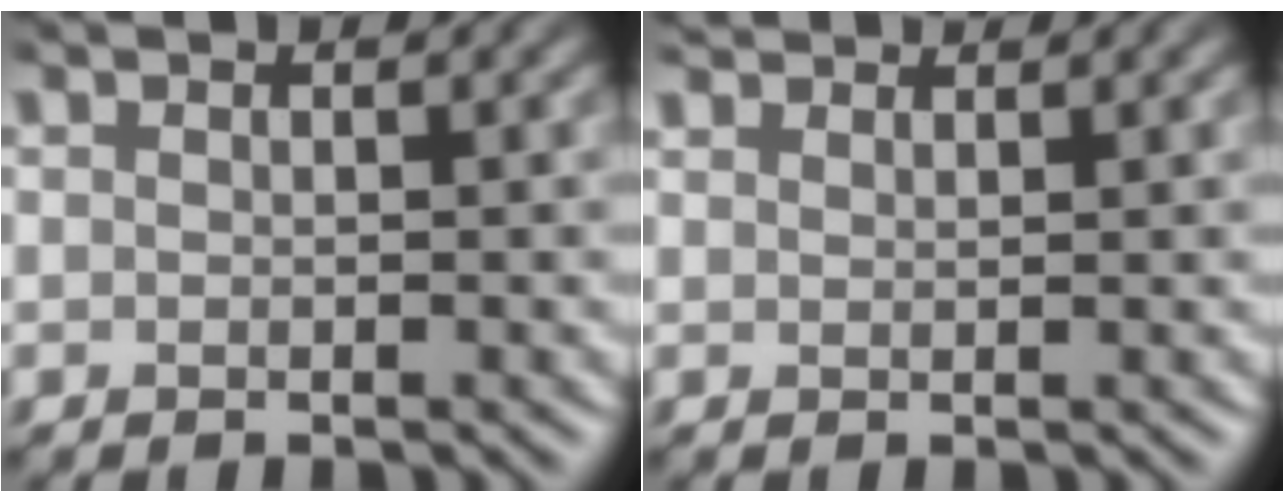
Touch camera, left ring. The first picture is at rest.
{"total": 3.0, "force": [2.8, 0.4, 0.7], "torque": [-0.017, 0.005, 0.040]}